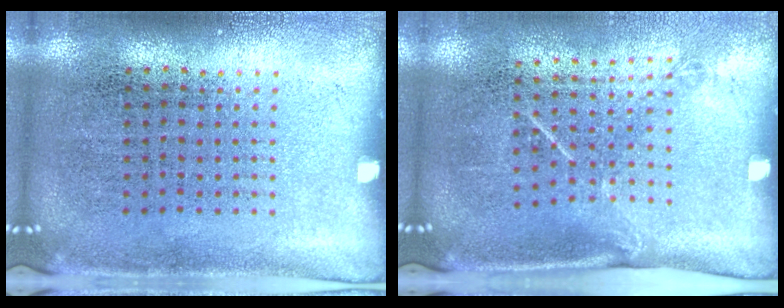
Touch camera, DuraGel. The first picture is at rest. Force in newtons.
{"total": 1.5, "press": 1.0, "slide": 1.1}